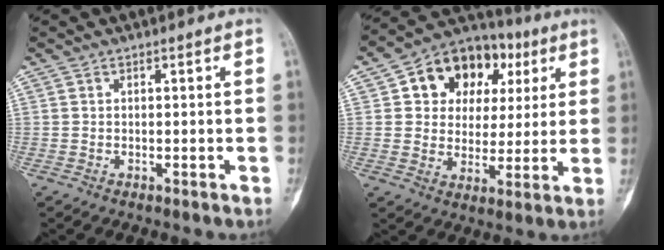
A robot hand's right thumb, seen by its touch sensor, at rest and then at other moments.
{"total": 16.6, "force": [5.7, 12.5, 9.3], "torque": [-0.085, 0.014, 0.088]}